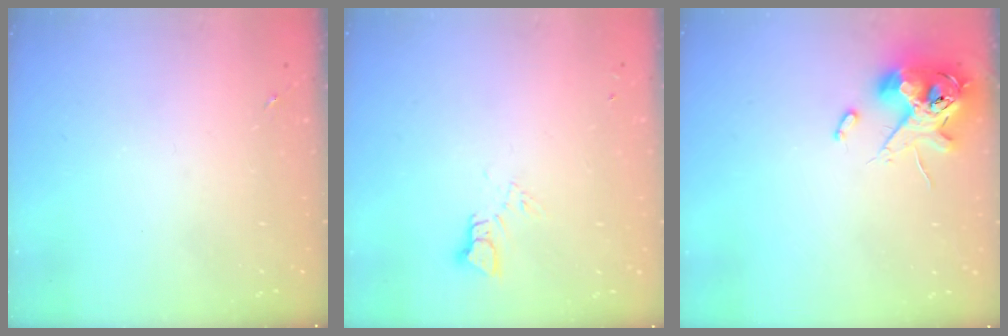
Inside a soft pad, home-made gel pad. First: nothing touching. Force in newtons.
{"total": 3.4, "press": 3.4, "slide": 0.2}
{"total": 13.2, "press": 13.0, "slide": 2.3}